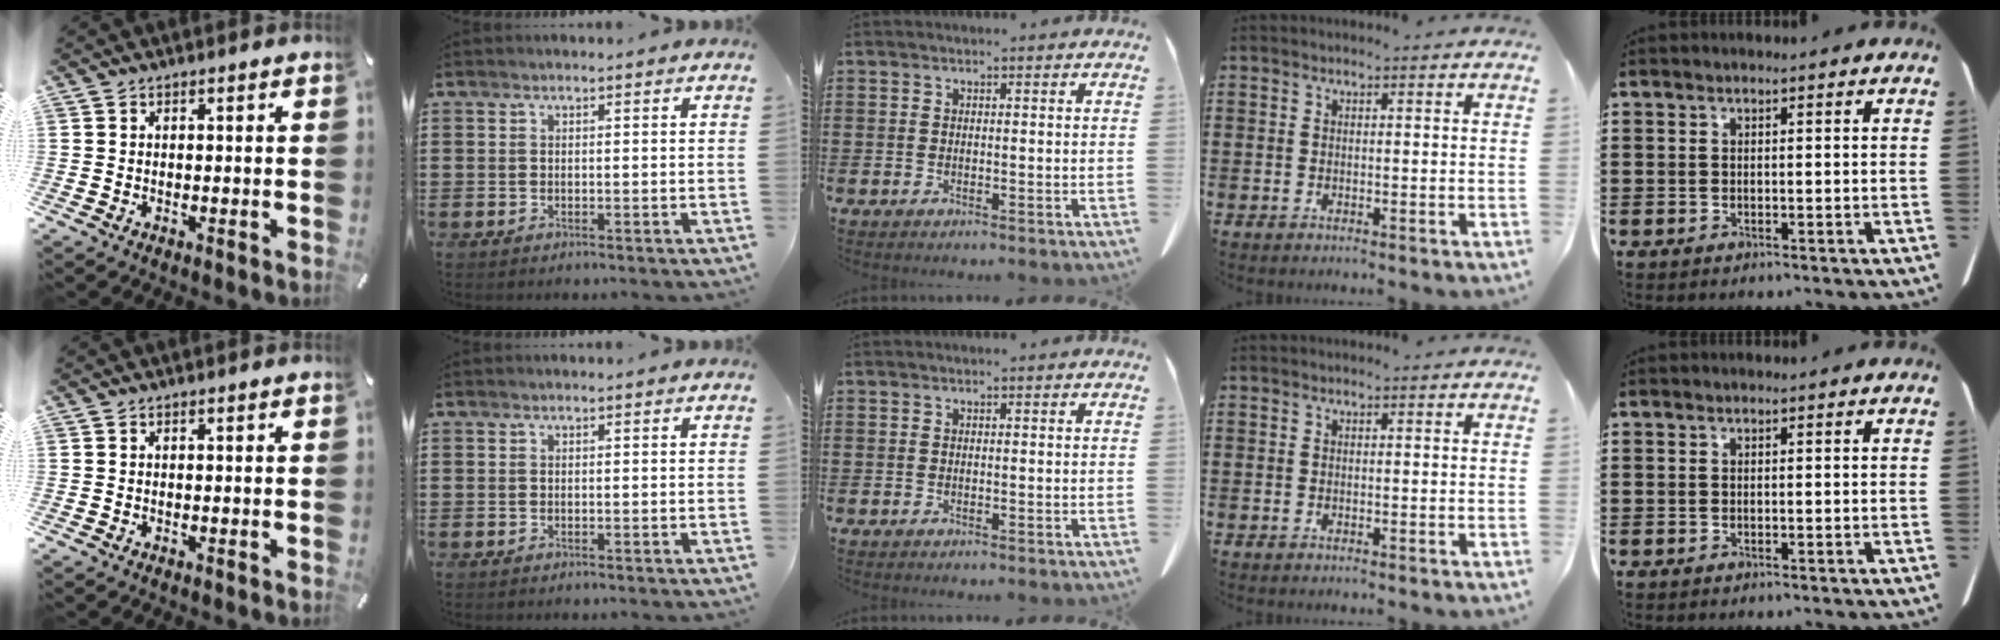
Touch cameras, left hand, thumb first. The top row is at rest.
{}